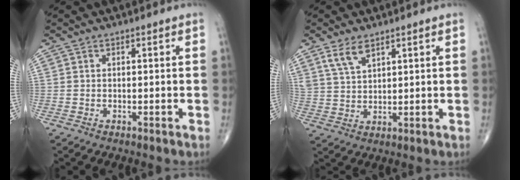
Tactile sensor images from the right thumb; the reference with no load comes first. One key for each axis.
{"total": 5.2, "fx": 3.5, "fy": 2.2, "fz": 3.1, "tx": -0.059, "ty": -0.014, "tz": 0.076}